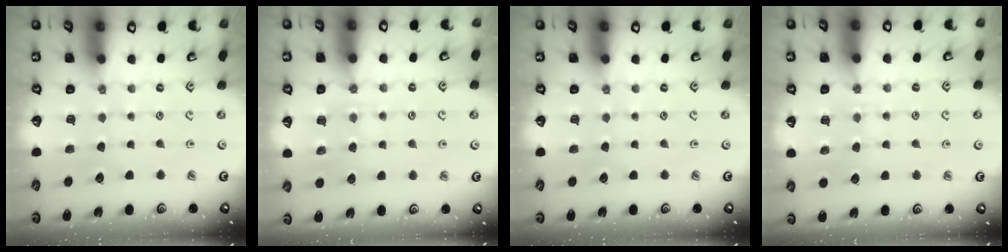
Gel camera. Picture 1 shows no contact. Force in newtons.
{"total": 6.0, "press": 5.9, "slide": 0.7}
{"total": 0.0}
{"total": 5.9, "press": 5.9, "slide": 0.6}